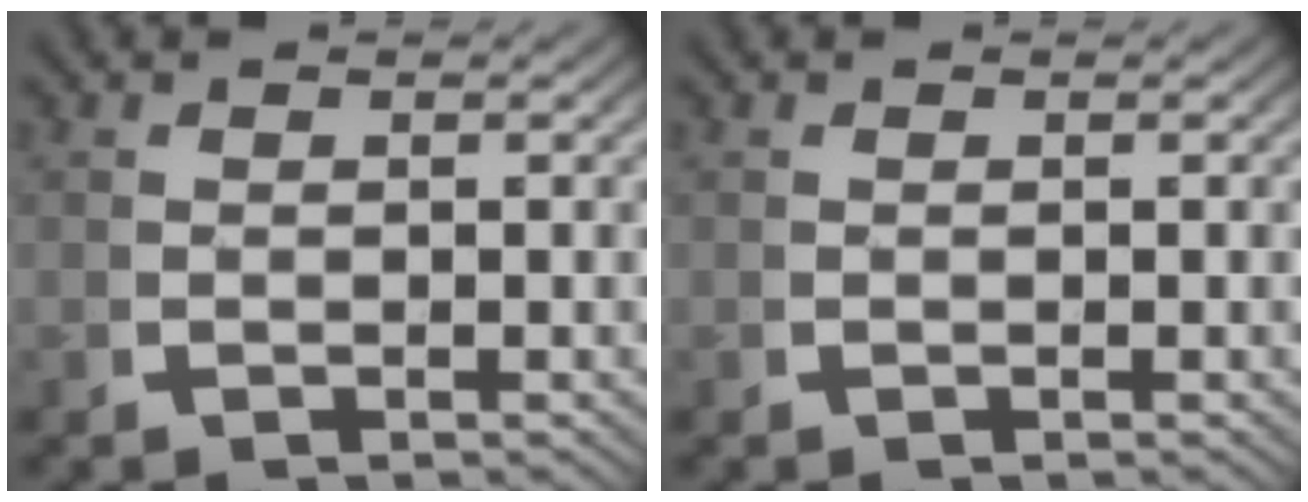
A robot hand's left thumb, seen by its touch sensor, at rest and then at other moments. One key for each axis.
{"total": 0.0}